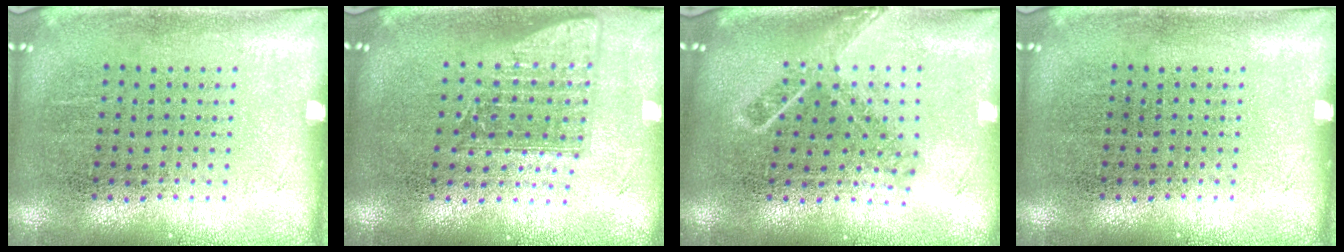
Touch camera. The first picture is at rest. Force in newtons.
{"total": 1.6, "press": 1.2, "slide": 1.0}
{"total": 1.7, "press": 1.3, "slide": 1.2}
{"total": 0.0}